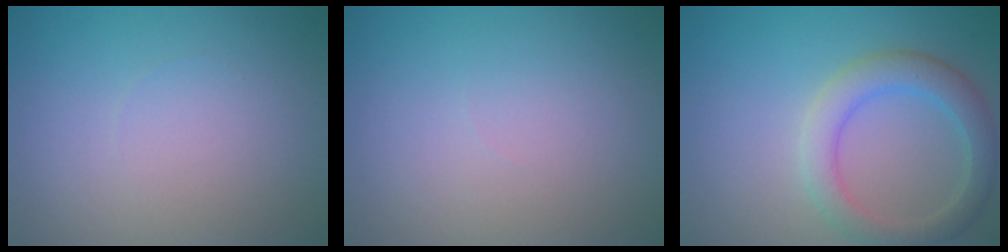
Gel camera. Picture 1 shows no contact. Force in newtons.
{"total": 0.0}
{"total": 3.9, "press": 3.8, "slide": 0.2}